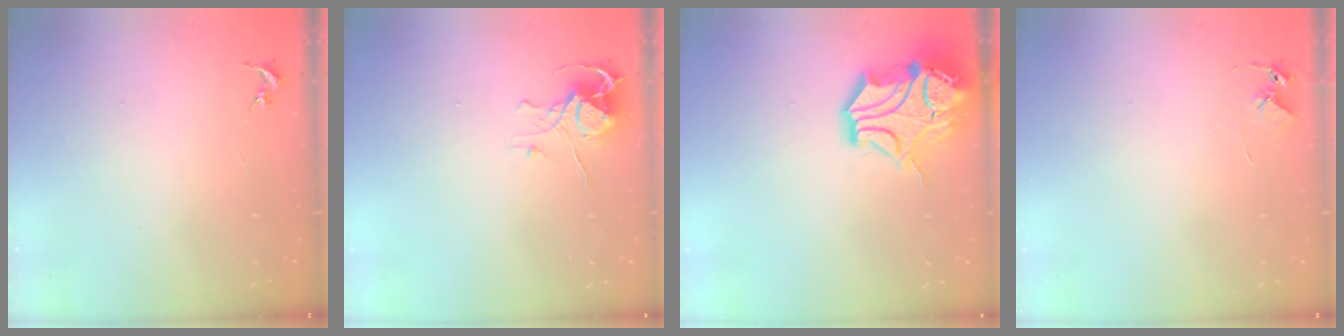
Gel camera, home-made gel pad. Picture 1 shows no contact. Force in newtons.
{"total": 8.0, "press": 8.0, "slide": 0.6}
{"total": 16.4, "press": 16.3, "slide": 2.2}
{"total": 4.9, "press": 4.9, "slide": 0.3}